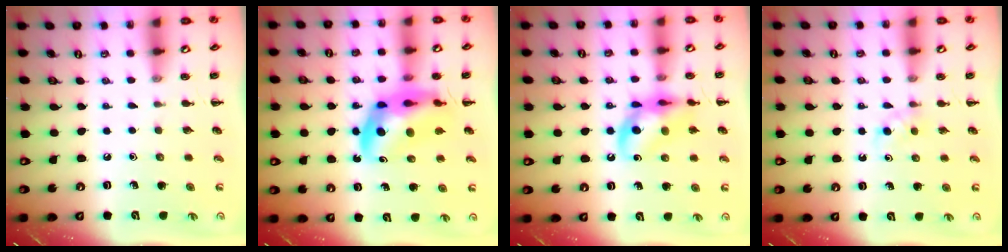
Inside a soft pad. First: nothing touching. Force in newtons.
{"total": 13.9, "press": 13.4, "slide": 3.9}
{"total": 14.1, "press": 13.8, "slide": 3.0}
{"total": 2.9, "press": 2.6, "slide": 1.1}